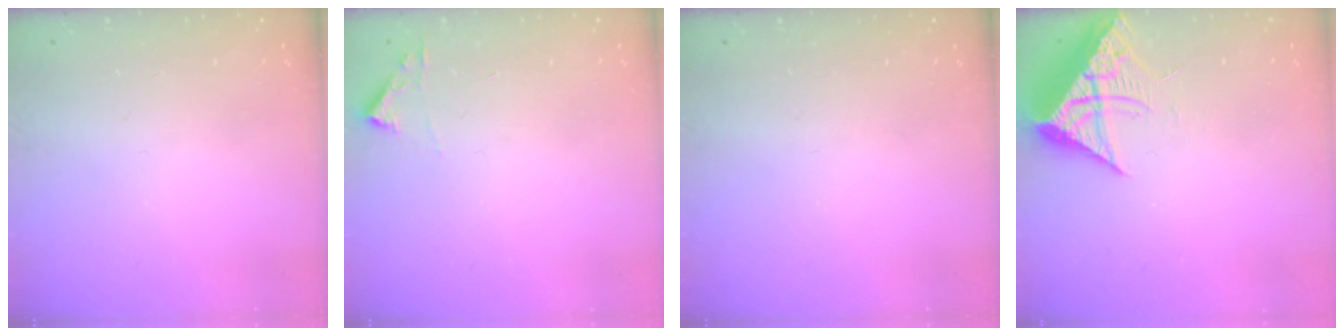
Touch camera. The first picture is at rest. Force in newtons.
{"total": 3.3, "press": 3.3, "slide": 0.4}
{"total": 0.0}
{"total": 9.7, "press": 9.7, "slide": 1.0}